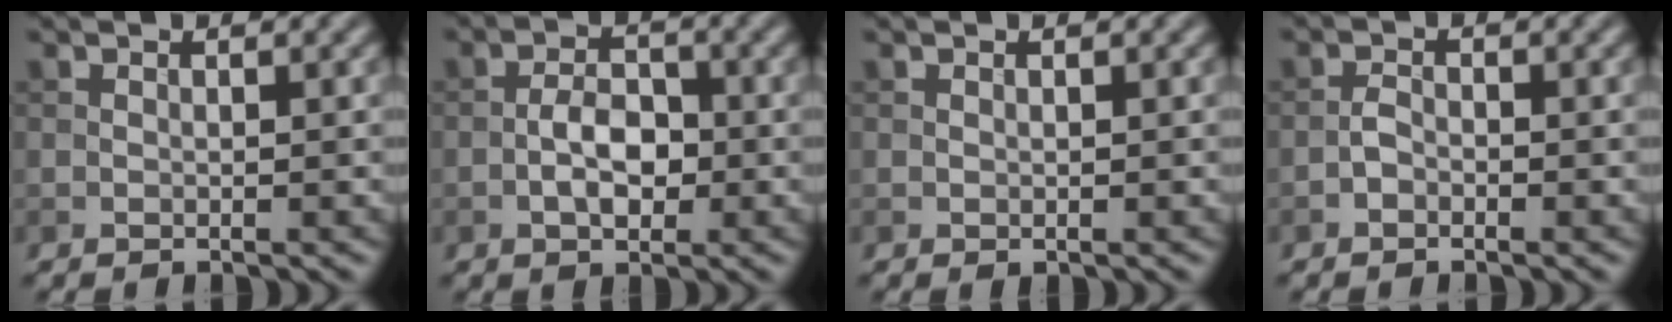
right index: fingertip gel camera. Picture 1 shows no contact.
{"total": 3.2, "force": [-0.9, 1.8, 2.5], "torque": [-0.041, 0.007, -0.018]}
{"total": 0.0}
{"total": 1.1, "force": [-0.7, 0.6, 0.6], "torque": [-0.011, 0.004, -0.016]}